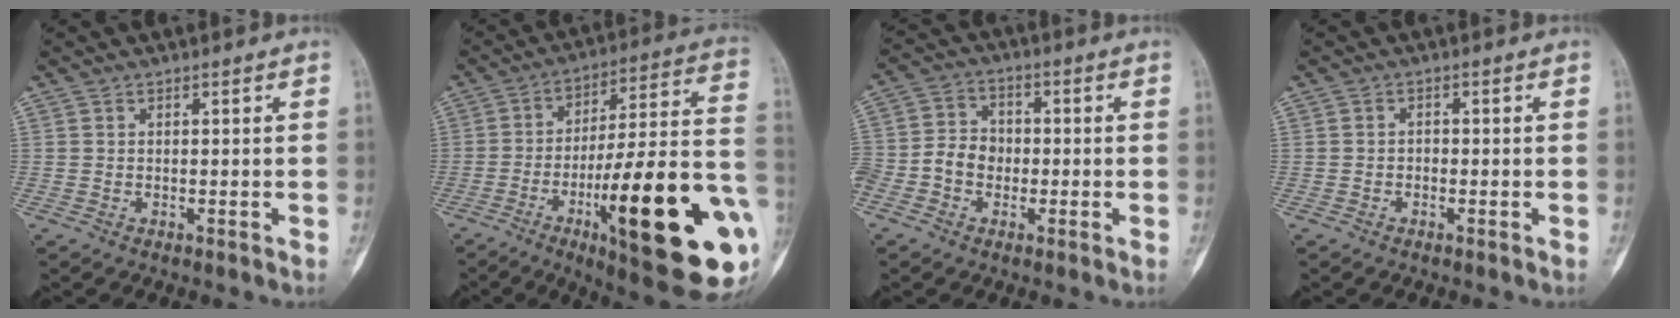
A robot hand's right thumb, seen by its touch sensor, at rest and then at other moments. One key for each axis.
{"total": 30.5, "fx": -9.3, "fy": 6.8, "fz": 28.2, "tx": -0.372, "ty": 0.017, "tz": -0.133}
{"total": 10.6, "fx": -2.2, "fy": 8.7, "fz": 5.6, "tx": -0.105, "ty": 0.032, "tz": -0.045}
{"total": 1.0, "fx": -0.5, "fy": 0.8, "fz": 0.4, "tx": 0.001, "ty": 0.005, "tz": -0.010}